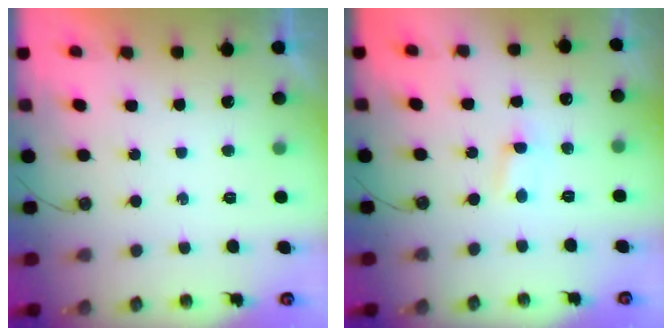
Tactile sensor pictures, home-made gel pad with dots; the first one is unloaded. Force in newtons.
{"total": 0.8, "press": 0.8, "slide": 0.1}